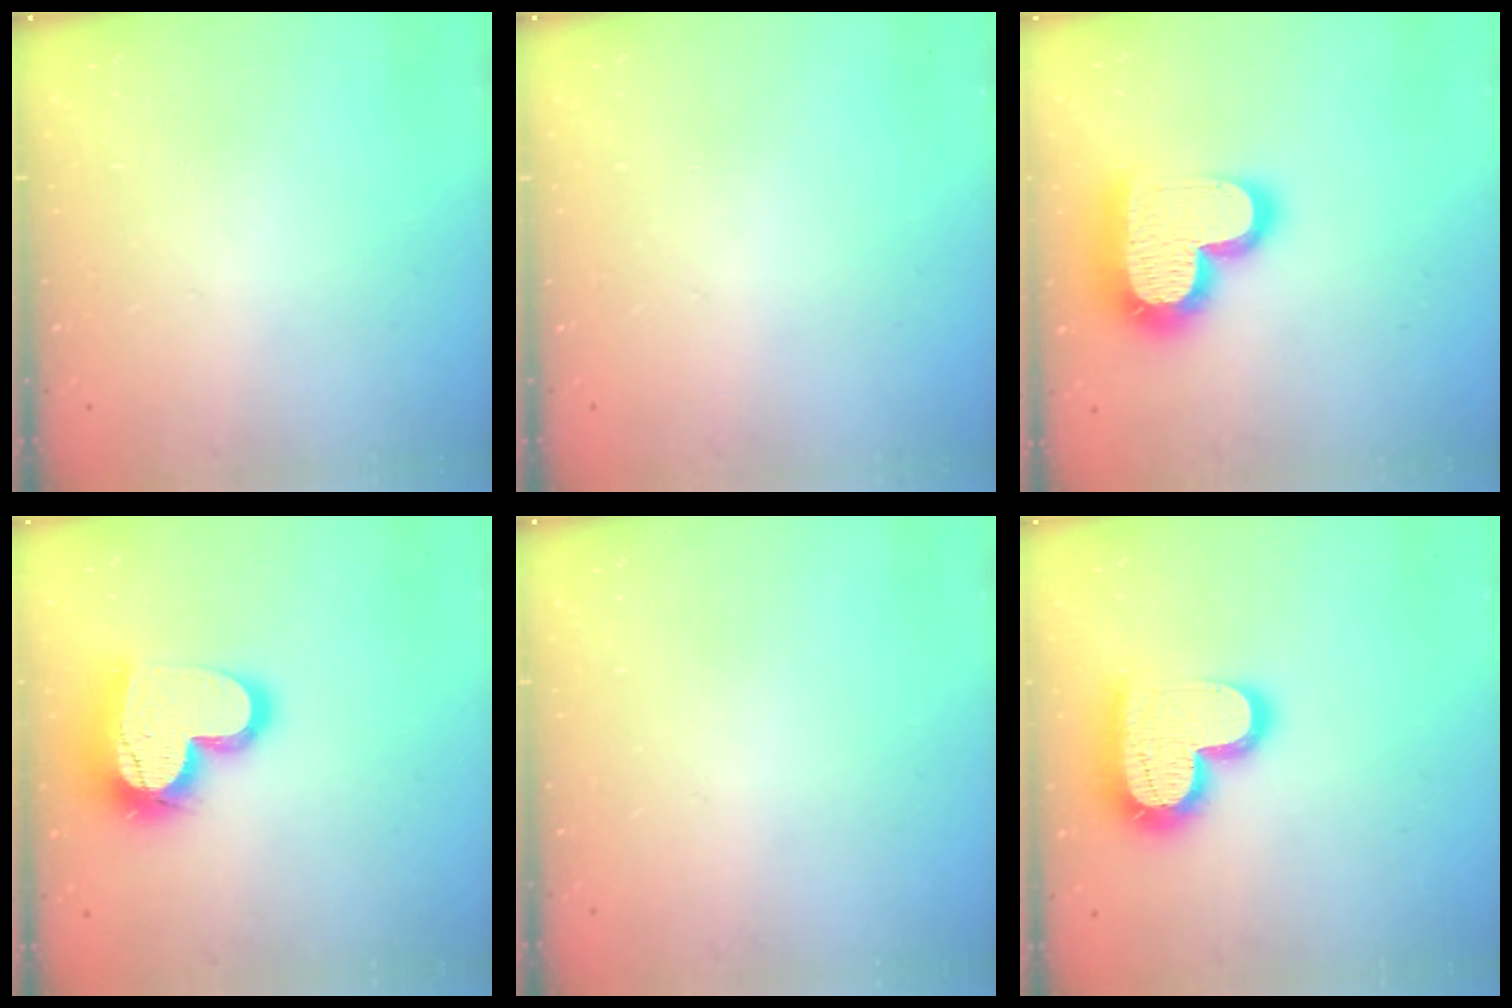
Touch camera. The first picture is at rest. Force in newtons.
{"total": 0.0}
{"total": 22.2, "press": 22.1, "slide": 1.8}
{"total": 20.2, "press": 20.1, "slide": 1.6}
{"total": 0.0}
{"total": 18.1, "press": 18.0, "slide": 1.1}